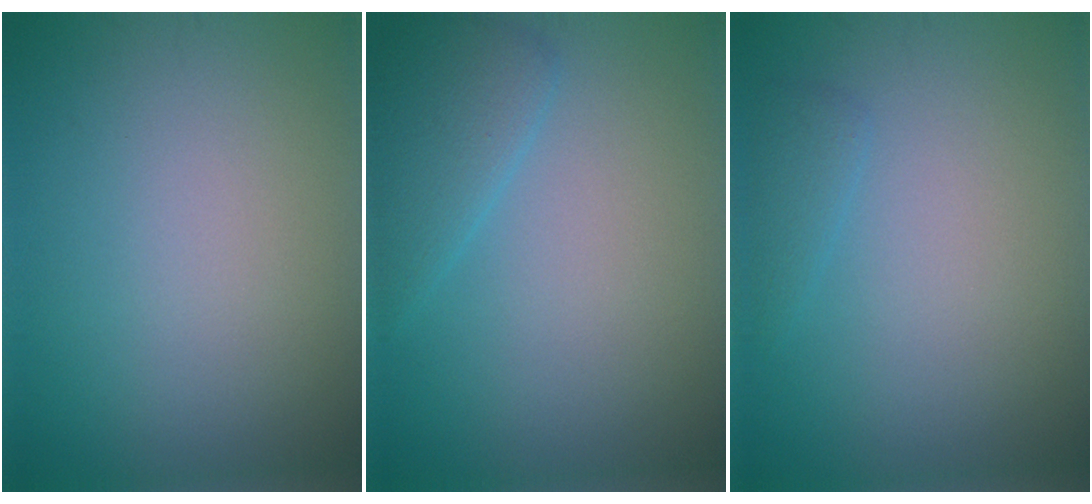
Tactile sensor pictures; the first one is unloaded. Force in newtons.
{"total": 2.8, "press": 2.8, "slide": 0.2}
{"total": 1.1, "press": 1.1, "slide": 0.1}